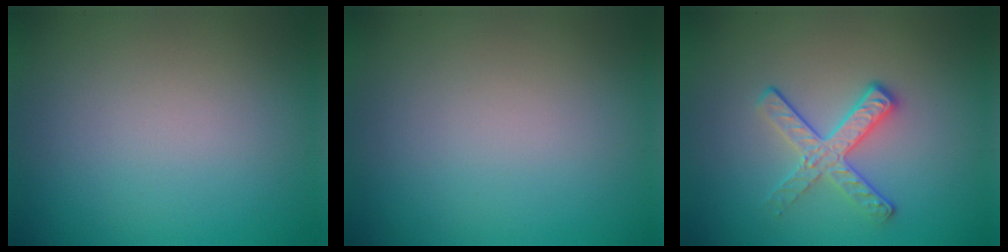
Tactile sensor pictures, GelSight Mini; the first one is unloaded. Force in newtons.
{"total": 0.0}
{"total": 2.9, "press": 2.6, "slide": 1.4}